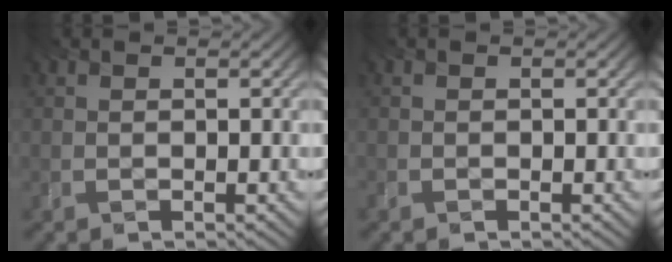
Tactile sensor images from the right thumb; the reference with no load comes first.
{"total": 0.0}